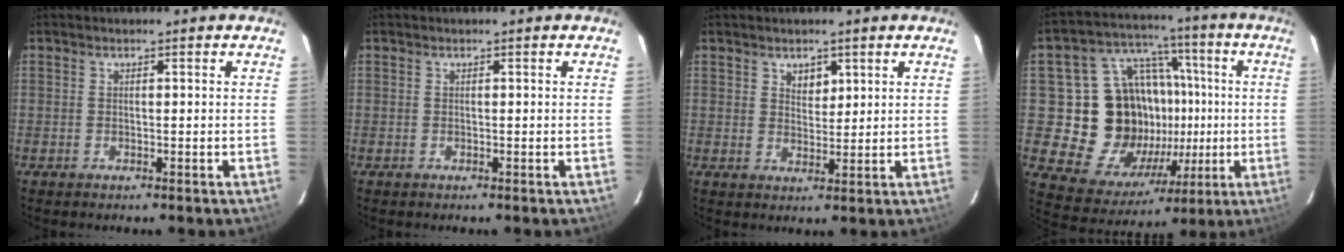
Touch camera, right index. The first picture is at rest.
{"total": 0.0}
{"total": 3.1, "force": [1.8, 2.1, 1.4], "torque": [-0.016, 0.004, 0.032]}
{"total": 19.1, "force": [-1.1, 16.1, 10.1], "torque": [-0.203, 0.036, 0.004]}